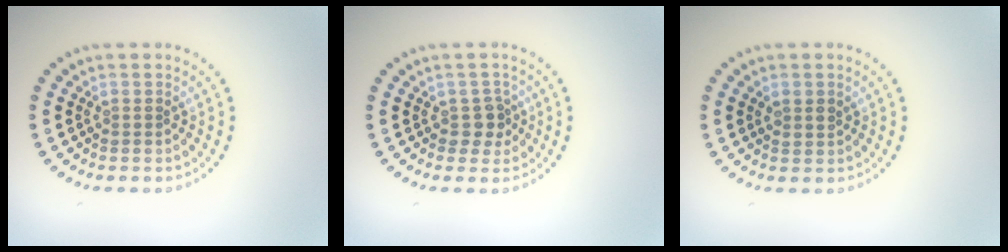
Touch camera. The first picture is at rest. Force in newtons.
{"total": 1.7, "press": 1.5, "slide": 0.9}
{"total": 1.1, "press": 1.0, "slide": 0.5}